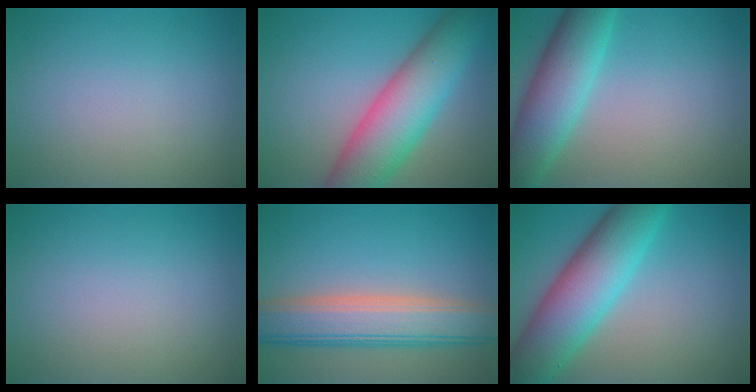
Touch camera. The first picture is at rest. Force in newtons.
{"total": 9.5, "press": 9.5, "slide": 0.3}
{"total": 7.0, "press": 7.0, "slide": 0.3}
{"total": 0.0}
{"total": 7.1, "press": 7.1, "slide": 0.4}
{"total": 9.7, "press": 9.7, "slide": 0.3}